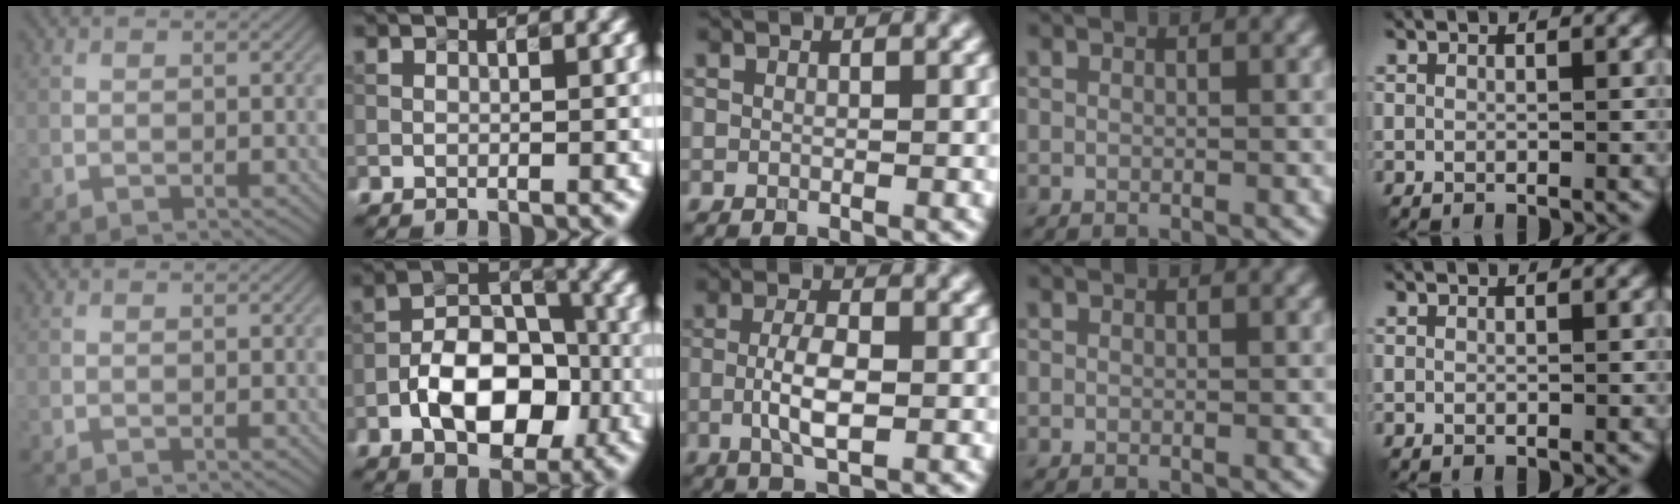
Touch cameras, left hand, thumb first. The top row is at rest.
{"index": {"total": 8.6, "force": [-2.9, 5.2, 6.2], "torque": [-0.099, 0.010, -0.054]}, "middle": {"total": 4.1, "force": [-0.5, 1.5, 3.8], "torque": [-0.078, -0.002, -0.013]}}